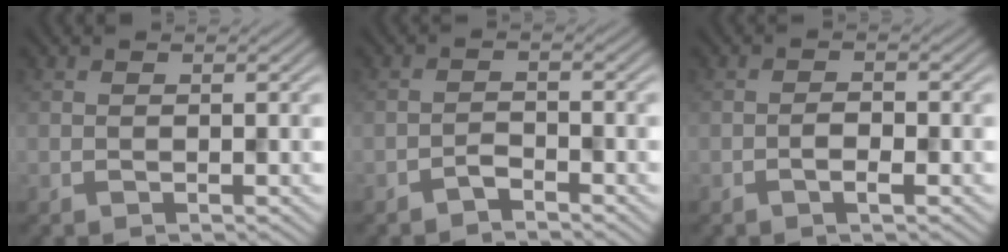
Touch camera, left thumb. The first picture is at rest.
{"total": 1.6, "force": [-1.4, 0.3, 0.6], "torque": [-0.011, 0.006, -0.034]}
{"total": 1.8, "force": [-0.9, 0.6, 1.5], "torque": [-0.025, 0.005, -0.019]}